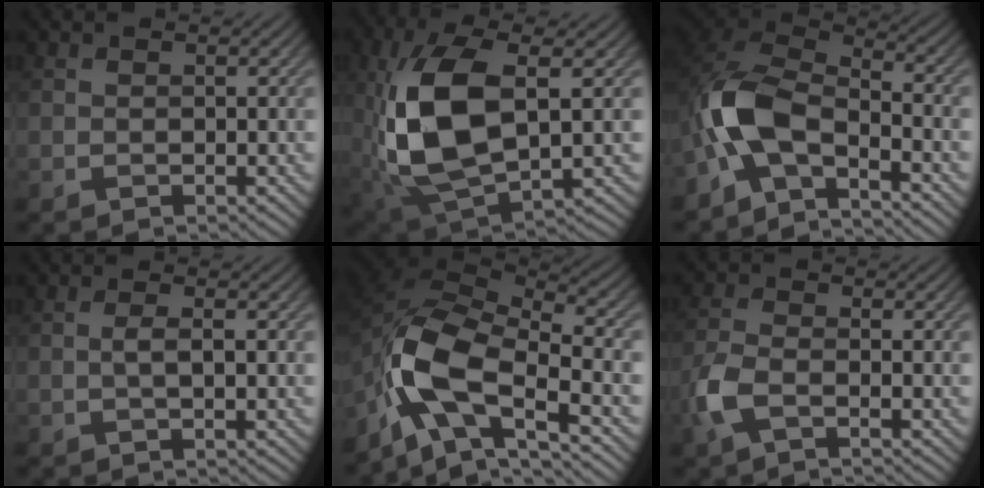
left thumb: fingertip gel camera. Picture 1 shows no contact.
{"total": 13.3, "force": [1.0, 6.7, 11.4], "torque": [-0.264, -0.002, 0.024]}
{"total": 10.6, "force": [-4.6, 5.1, 8.0], "torque": [-0.164, 0.005, -0.112]}
{"total": 1.7, "force": [0.0, 0.4, 1.6], "torque": [-0.032, 0.005, -0.002]}
{"total": 13.2, "force": [-6.2, 6.2, 9.9], "torque": [-0.212, -0.024, -0.117]}
{"total": 4.7, "force": [-2.3, 2.0, 3.6], "torque": [-0.095, -0.005, -0.061]}